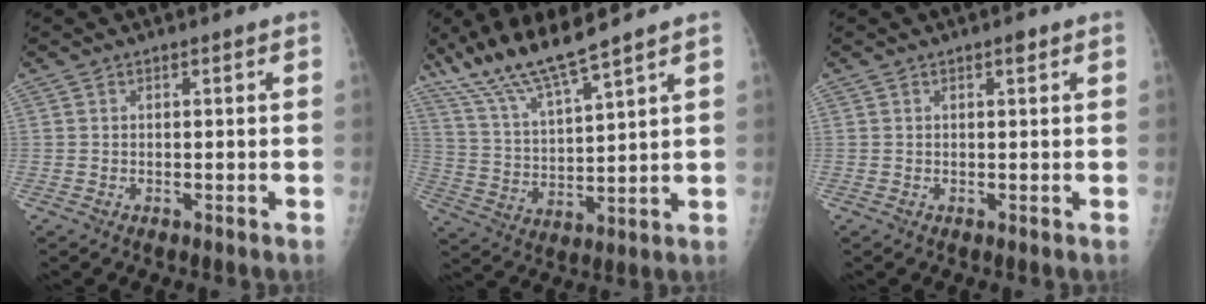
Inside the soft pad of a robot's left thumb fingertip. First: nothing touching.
{"total": 12.4, "force": [9.9, 1.0, 7.5], "torque": [-0.146, -0.043, 0.197]}
{"total": 1.1, "force": [0.6, 0.4, 0.8], "torque": [-0.008, 0.000, 0.008]}